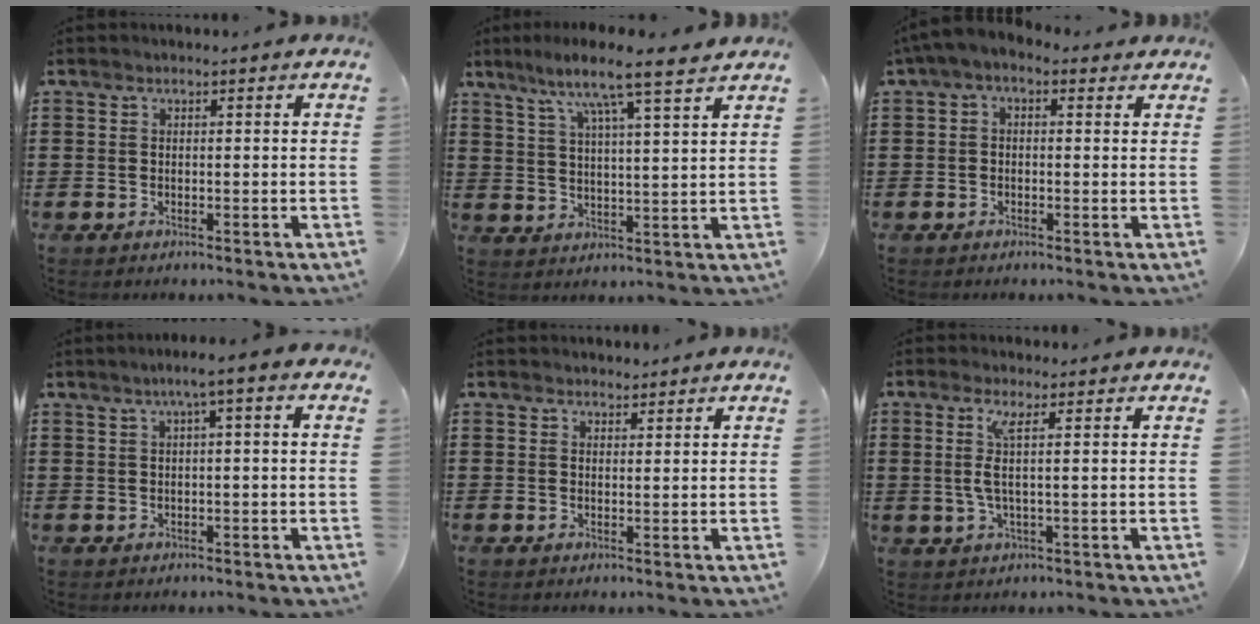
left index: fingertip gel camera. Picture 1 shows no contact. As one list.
[{"total": 8.2, "force": [6.6, -0.3, 4.9], "torque": [-0.107, -0.031, 0.109]}, {"total": 1.9, "force": [-0.7, 1.0, 1.4], "torque": [-0.035, 0.005, -0.020]}, {"total": 2.5, "force": [0.2, 0.2, 2.5], "torque": [-0.048, 0.002, 0.001]}, {"total": 1.3, "force": [1.3, 0.3, -0.1], "torque": [0.000, 0.003, 0.025]}, {"total": 4.0, "force": [0.9, 0.0, 3.9], "torque": [-0.093, -0.012, 0.008]}]